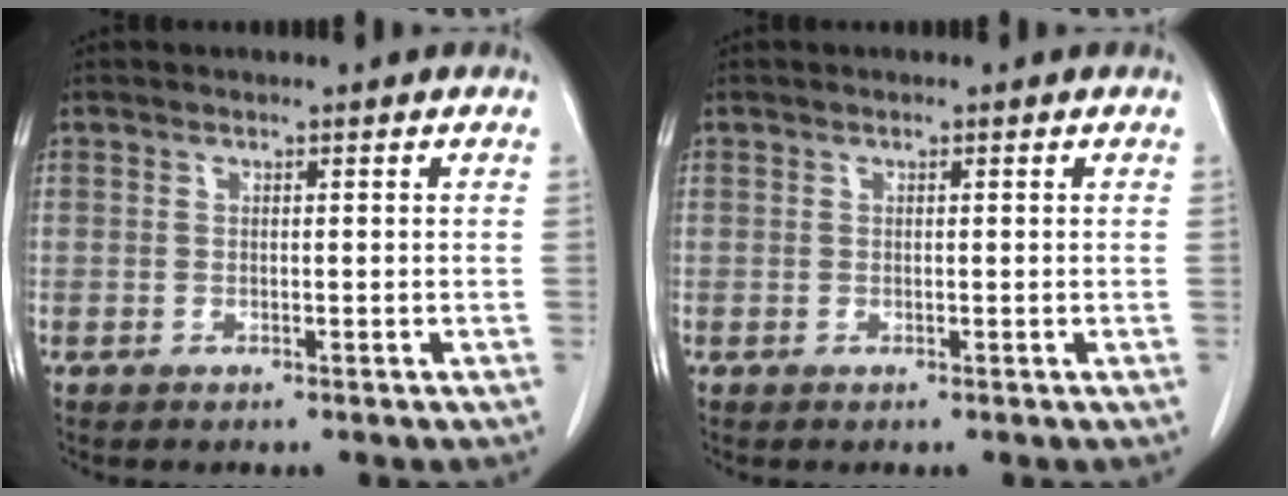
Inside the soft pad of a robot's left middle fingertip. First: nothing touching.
{"total": 0.0}